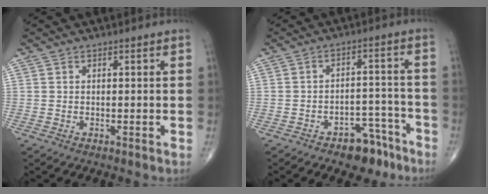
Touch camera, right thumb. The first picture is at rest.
{"total": 8.1, "force": [-5.7, 4.3, 3.9], "torque": [-0.021, 0.052, -0.080]}